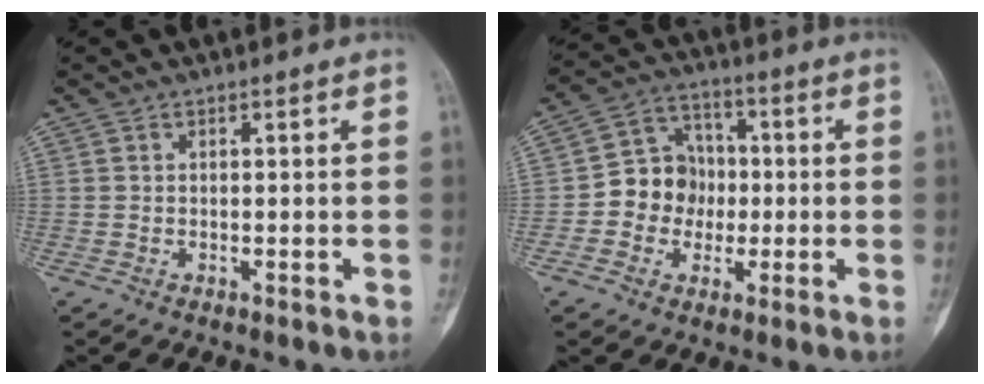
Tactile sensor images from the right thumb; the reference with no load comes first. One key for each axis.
{"total": 9.7, "fx": -1.2, "fy": 8.7, "fz": 4.1, "tx": -0.026, "ty": 0.030, "tz": -0.033}